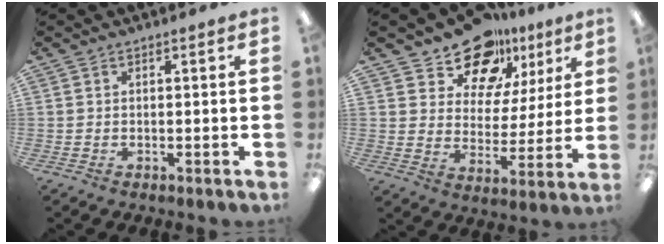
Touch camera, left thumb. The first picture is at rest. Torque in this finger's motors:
{"motor_torque": [0.30, 0.46, -0.01, -0.09, 0.03]}